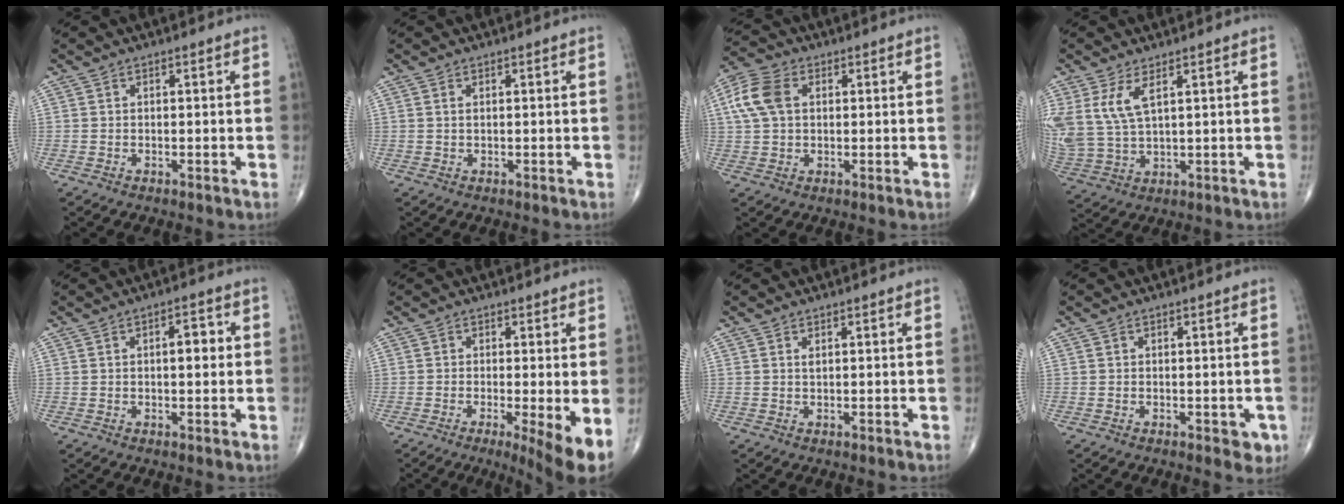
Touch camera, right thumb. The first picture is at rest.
{"total": 0.6, "force": [0.2, 0.2, 0.5], "torque": [-0.017, 0.004, 0.006]}
{"total": 8.4, "force": [1.9, 5.6, 6.0], "torque": [-0.133, 0.016, 0.033]}
{"total": 8.7, "force": [3.6, 3.7, 7.0], "torque": [-0.166, -0.012, 0.087]}
{"total": 3.9, "force": [0.4, 1.7, 3.4], "torque": [-0.043, 0.004, 0.004]}
{"total": 7.0, "force": [-2.0, 1.0, 6.7], "torque": [-0.103, -0.022, -0.036]}
{"total": 0.7, "force": [0.3, 0.3, 0.5], "torque": [-0.010, 0.001, 0.007]}
{"total": 2.5, "force": [-0.7, 1.5, 1.9], "torque": [-0.001, 0.001, -0.007]}